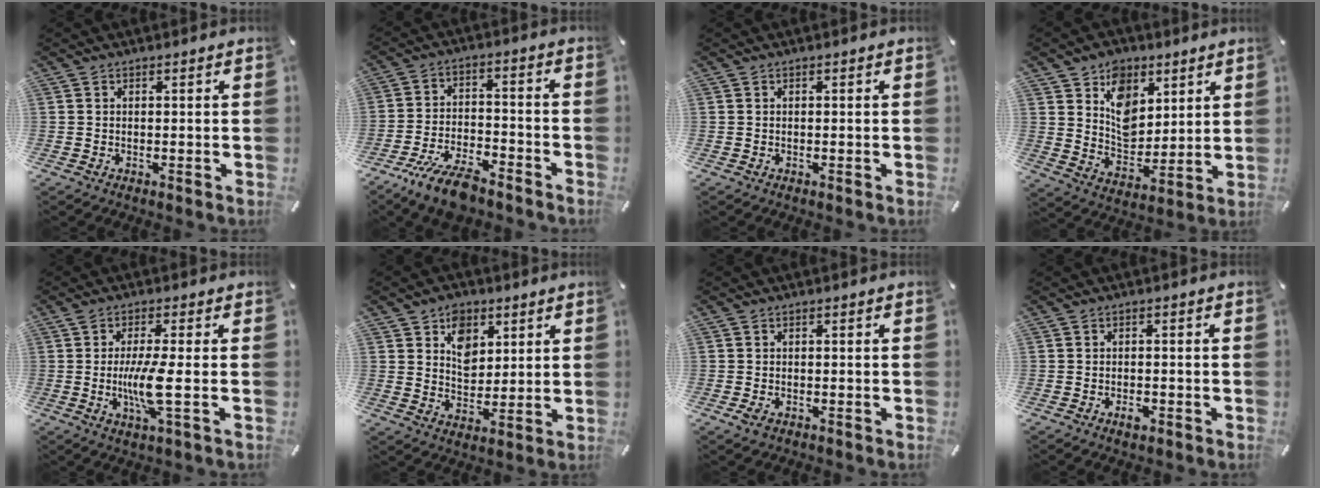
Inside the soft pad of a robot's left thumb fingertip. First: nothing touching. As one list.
[{"total": 10.8, "force": [-8.3, 3.6, 6.0], "torque": [-0.111, 0.044, -0.156]}, {"total": 0.0}, {"total": 10.9, "force": [5.7, 8.4, 4.0], "torque": [-0.061, -0.035, 0.108]}, {"total": 8.8, "force": [-0.8, 1.0, 8.7], "torque": [-0.176, -0.017, -0.021]}, {"total": 7.9, "force": [3.8, 6.1, 3.3], "torque": [-0.045, -0.012, 0.065]}, {"total": 1.6, "force": [-0.6, 1.0, 1.0], "torque": [-0.026, -0.003, -0.012]}, {"total": 2.5, "force": [-1.3, 1.5, 1.6], "torque": [-0.029, 0.006, -0.023]}]